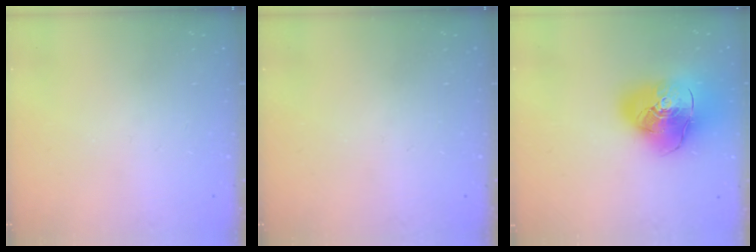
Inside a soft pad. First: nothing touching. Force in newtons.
{"total": 0.0}
{"total": 22.5, "press": 22.3, "slide": 3.4}